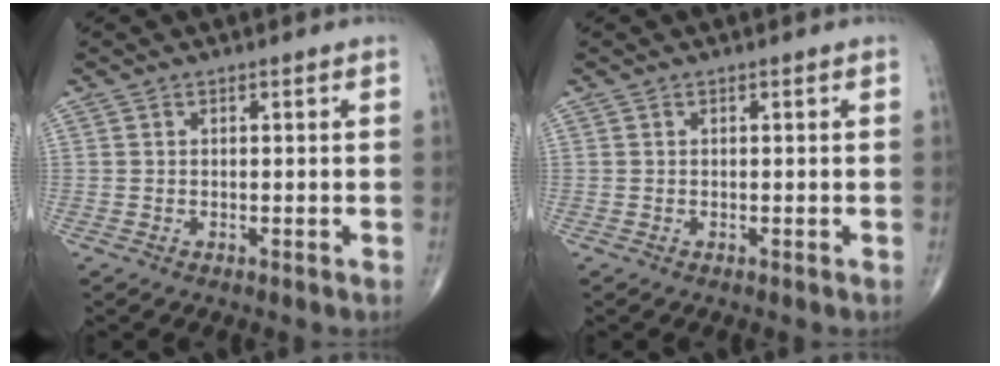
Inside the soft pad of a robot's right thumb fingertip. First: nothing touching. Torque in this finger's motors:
{"motor_torque": [0.24, -0.03, 0.44, 0.13, -0.03]}